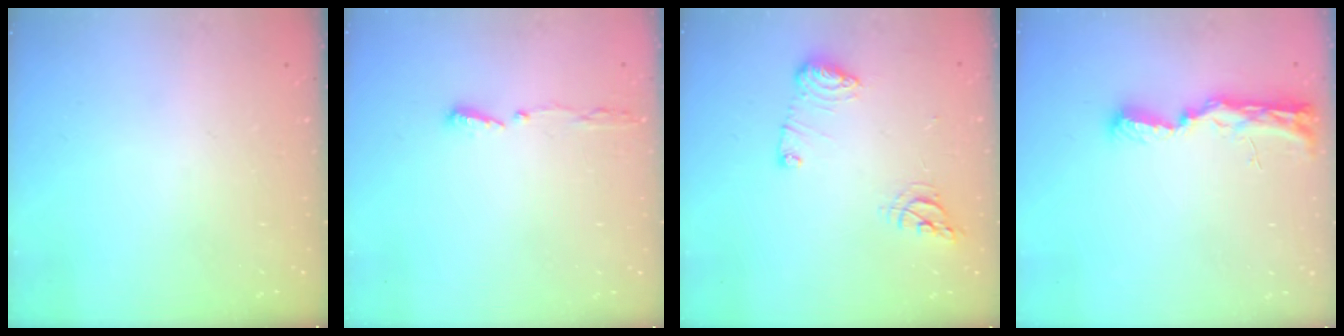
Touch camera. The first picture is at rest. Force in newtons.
{"total": 4.9, "press": 4.8, "slide": 1.2}
{"total": 10.5, "press": 10.5, "slide": 1.0}
{"total": 11.2, "press": 9.8, "slide": 5.4}